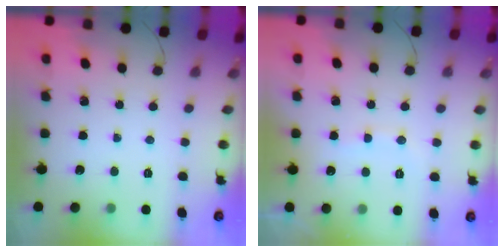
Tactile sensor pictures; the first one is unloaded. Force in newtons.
{"total": 7.5, "press": 7.3, "slide": 1.6}